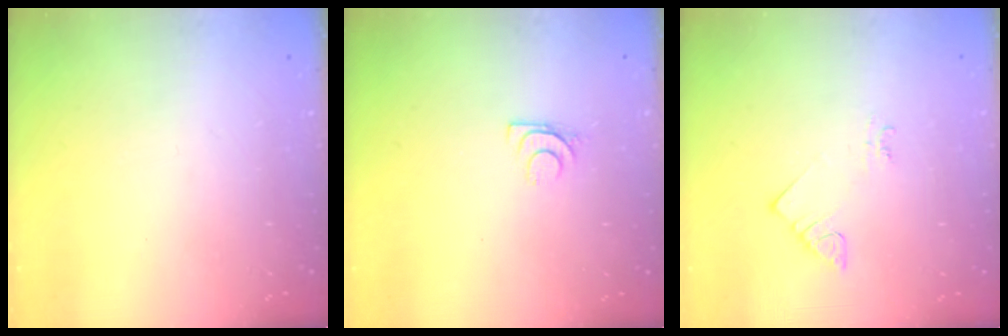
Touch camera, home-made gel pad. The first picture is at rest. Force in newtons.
{"total": 6.5, "press": 6.5, "slide": 0.7}
{"total": 2.1, "press": 2.0, "slide": 0.5}